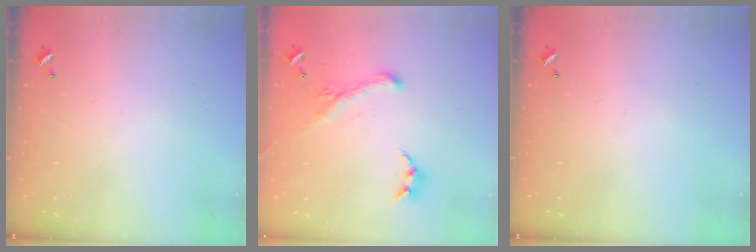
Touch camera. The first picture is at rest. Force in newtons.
{"total": 1.9, "press": 1.3, "slide": 1.4}
{"total": 0.0}